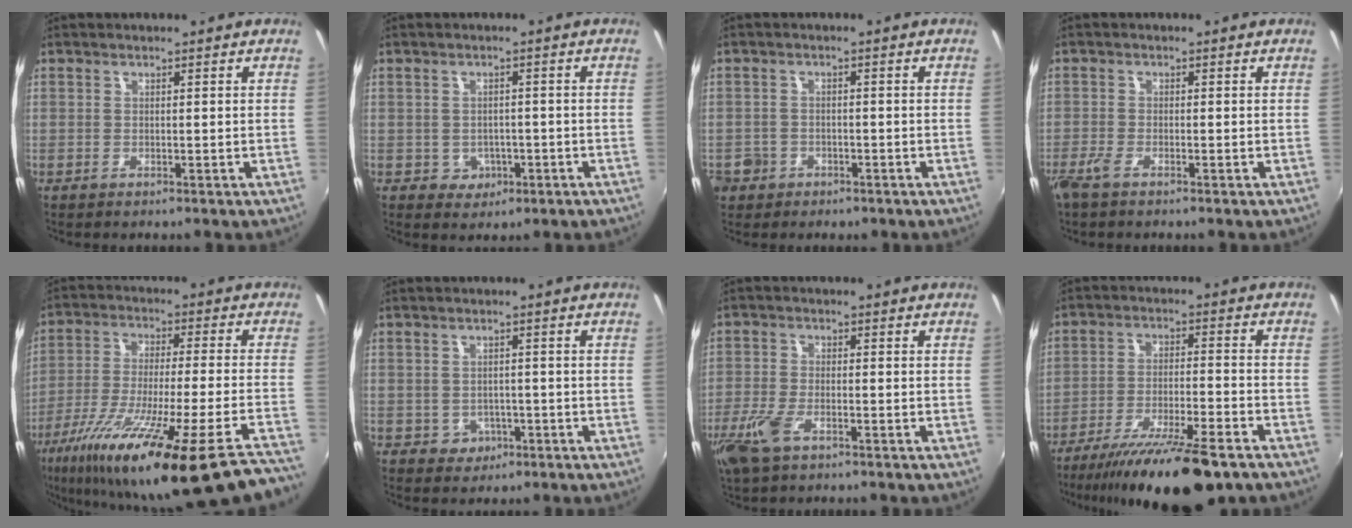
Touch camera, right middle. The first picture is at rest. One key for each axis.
{"total": 4.1, "fx": -1.2, "fy": 3.7, "fz": 1.2, "tx": -0.032, "ty": 0.007, "tz": -0.004}
{"total": 5.5, "fx": -2.4, "fy": 4.7, "fz": 1.4, "tx": -0.051, "ty": 0.003, "tz": -0.035}
{"total": 2.5, "fx": -1.9, "fy": 0.5, "fz": 1.5, "tx": -0.038, "ty": -0.005, "tz": -0.041}
{"total": 31.9, "fx": -24.3, "fy": 1.8, "fz": 20.6, "tx": -0.332, "ty": -0.100, "tz": -0.373}
{"total": 3.6, "fx": -1.3, "fy": 3.3, "fz": 0.8, "tx": -0.025, "ty": 0.006, "tz": -0.010}
{"total": 7.4, "fx": -4.3, "fy": 2.9, "fz": 5.1, "tx": -0.130, "ty": -0.012, "tz": -0.087}
{"total": 17.9, "fx": -13.8, "fy": 3.1, "fz": 10.9, "tx": -0.205, "ty": -0.033, "tz": -0.220}